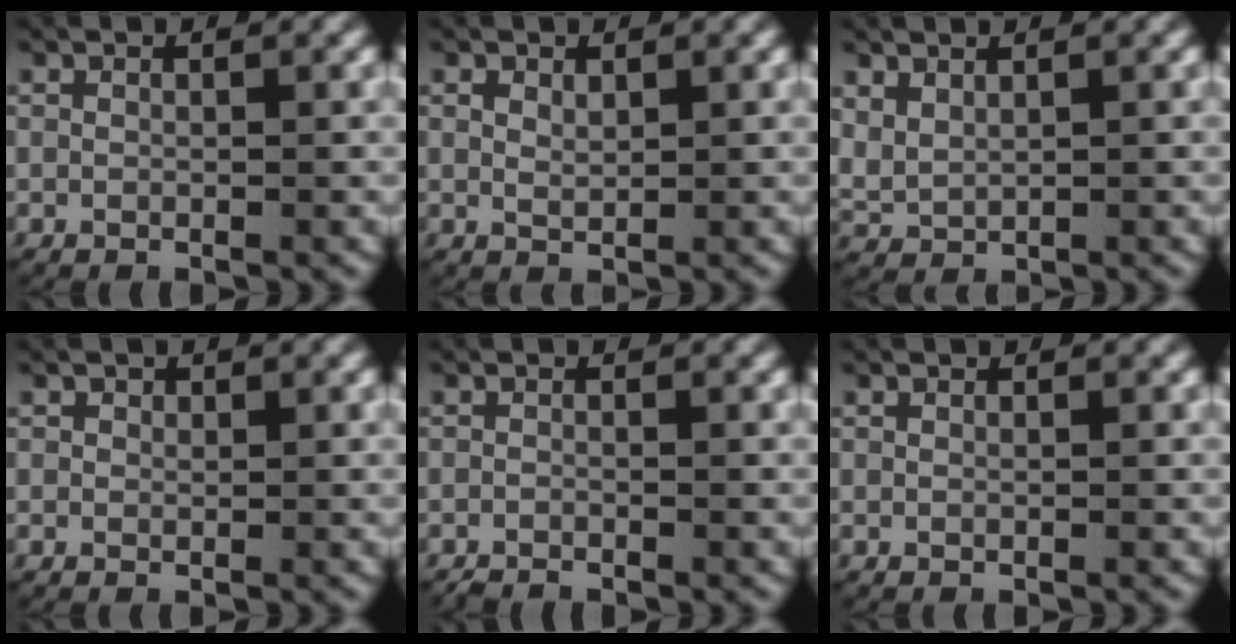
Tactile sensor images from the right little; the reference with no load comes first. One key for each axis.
{"total": 0.9, "fx": 0.6, "fy": 0.4, "fz": 0.6, "tx": -0.013, "ty": -0.006, "tz": 0.017}
{"total": 3.2, "fx": 1.0, "fy": 2.8, "fz": 1.3, "tx": -0.050, "ty": -0.009, "tz": 0.028}
{"total": 0.5, "fx": 0.2, "fy": 0.5, "fz": 0.1, "tx": -0.003, "ty": -0.001, "tz": 0.005}
{"total": 1.1, "fx": -1.1, "fy": 0.2, "fz": 0.1, "tx": -0.008, "ty": -0.008, "tz": -0.018}
{"total": 0.0}